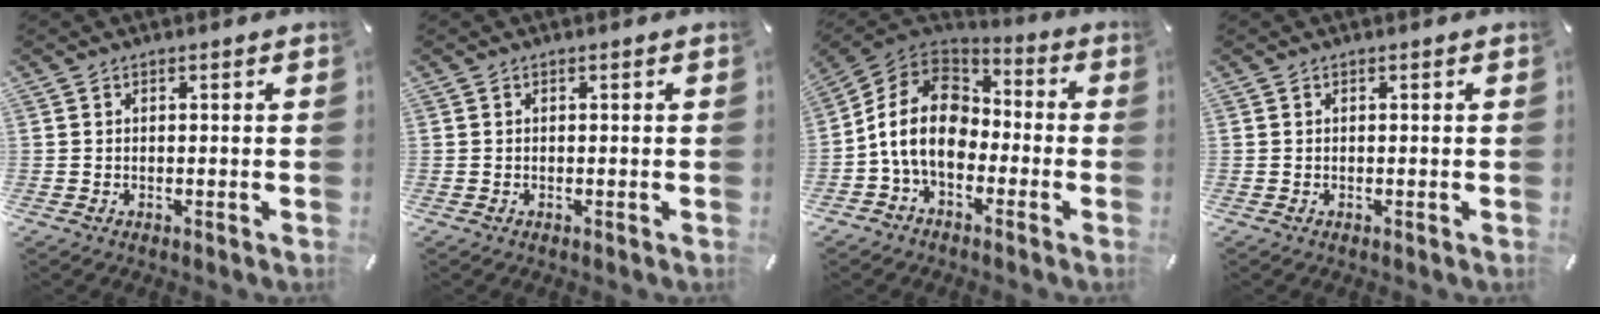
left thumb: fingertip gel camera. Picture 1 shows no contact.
{"total": 0.0}
{"total": 13.4, "force": [-3.5, 9.7, 8.6], "torque": [-0.192, 0.034, -0.070]}
{"total": 0.0}